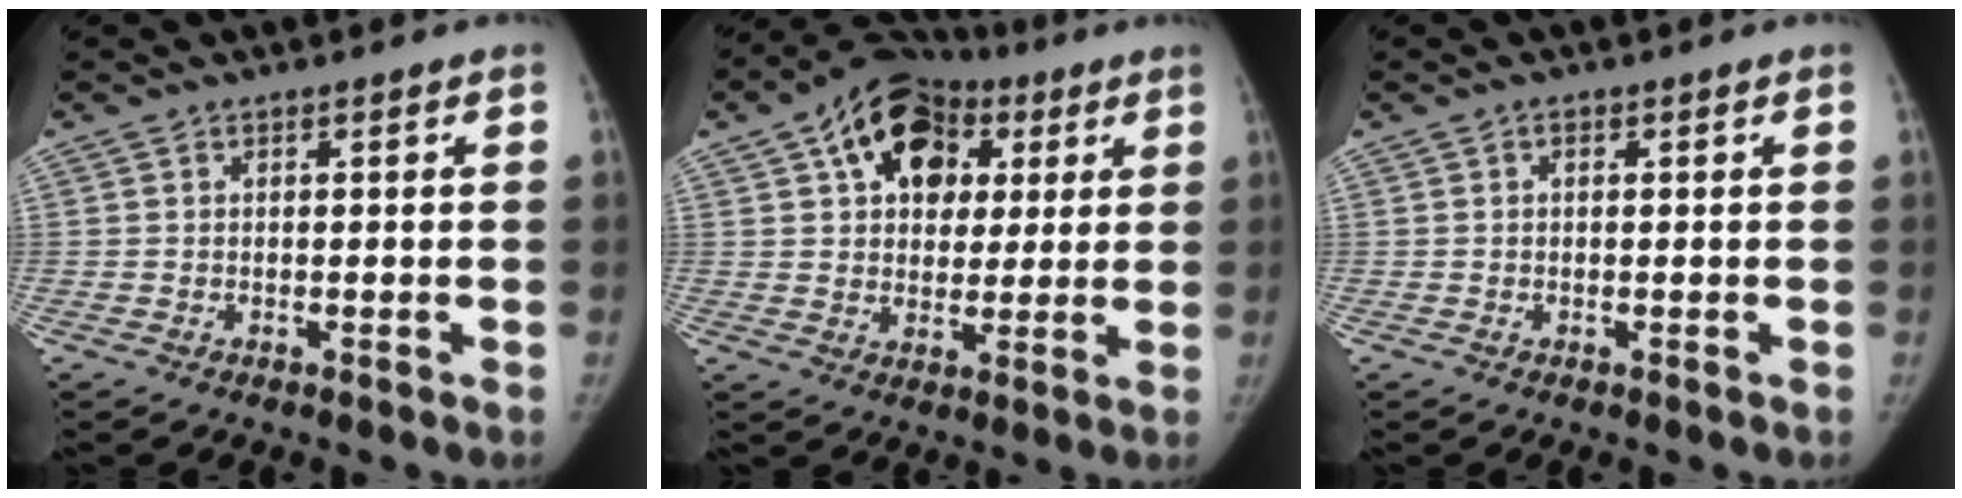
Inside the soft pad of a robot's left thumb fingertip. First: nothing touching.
{"total": 15.5, "force": [5.9, 10.9, 9.4], "torque": [-0.109, 0.008, 0.088]}
{"total": 0.6, "force": [0.2, 0.4, 0.4], "torque": [-0.003, 0.002, 0.002]}